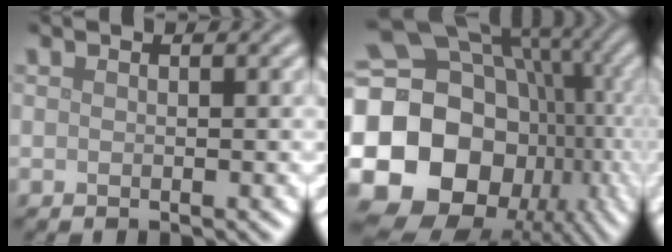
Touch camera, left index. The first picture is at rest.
{"total": 22.5, "force": [-3.9, 18.7, 12.0], "torque": [-0.205, 0.017, -0.096]}